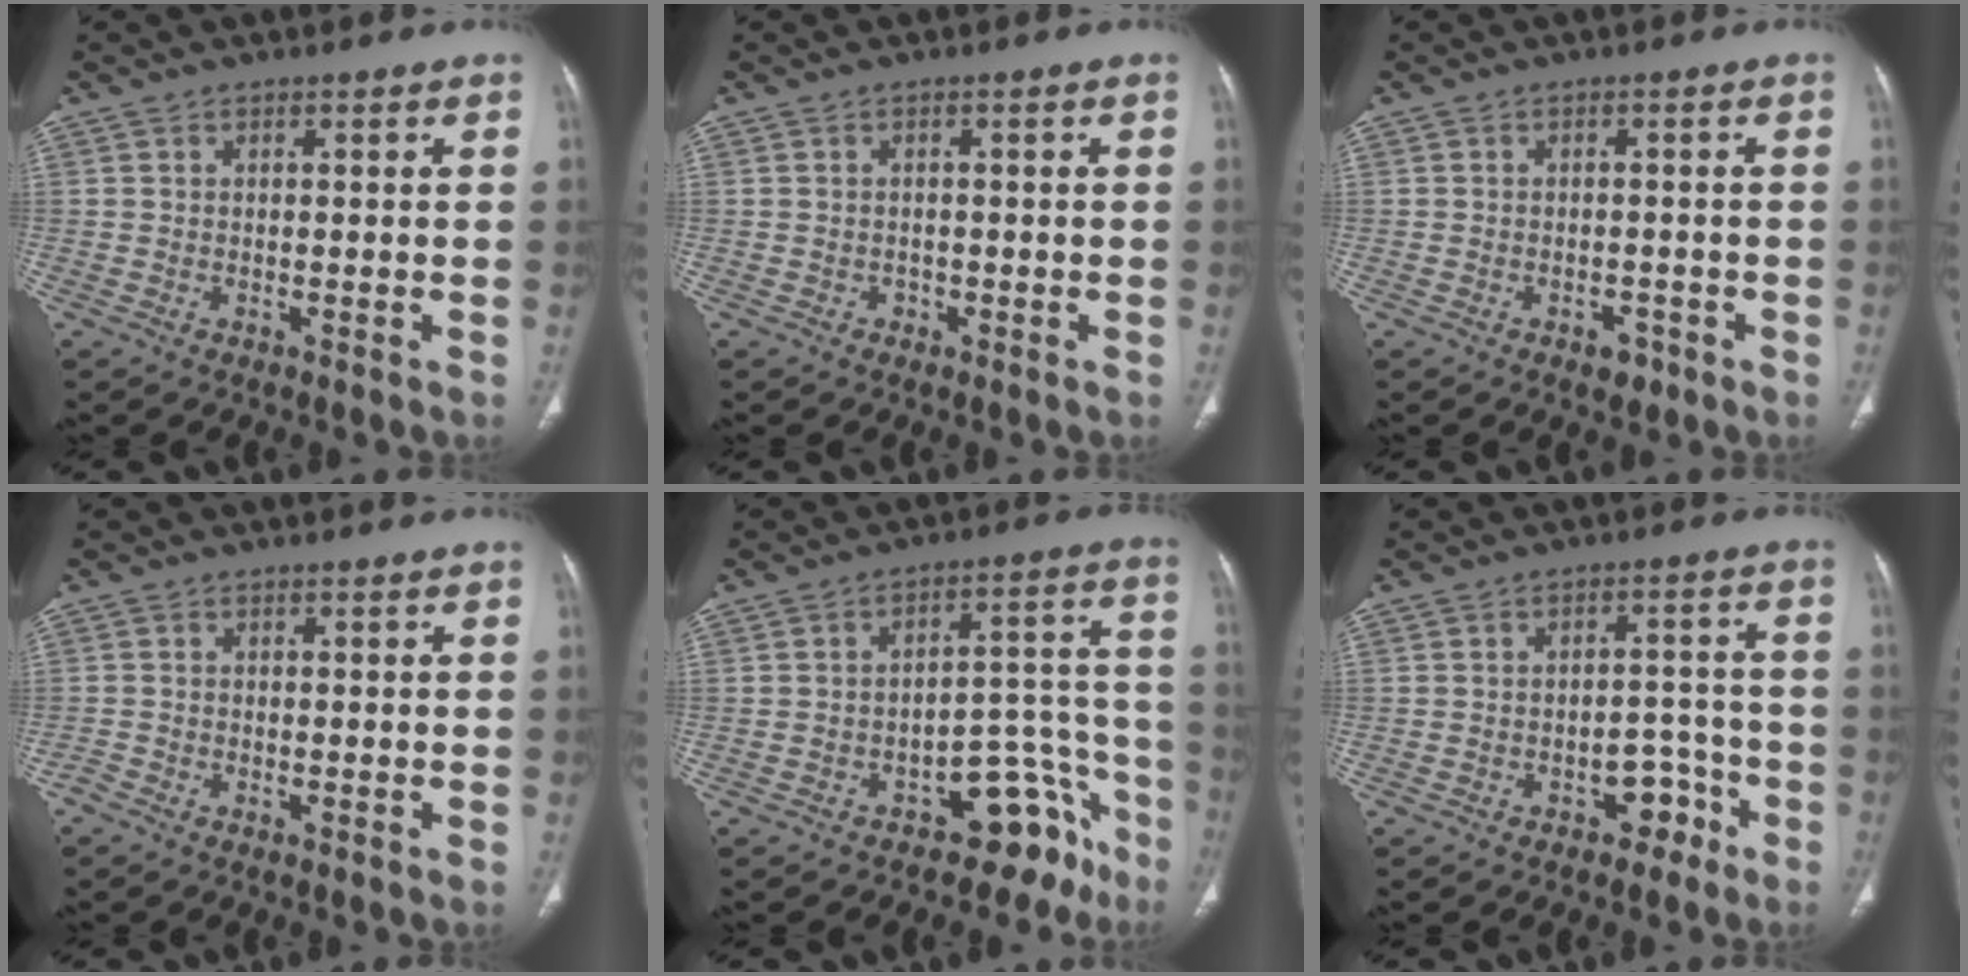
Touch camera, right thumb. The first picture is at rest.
{"total": 0.9, "force": [-0.5, 0.8, 0.1], "torque": [0.002, 0.004, -0.010]}
{"total": 2.5, "force": [-1.5, 1.6, 1.2], "torque": [-0.007, 0.005, -0.015]}
{"total": 1.2, "force": [-1.1, 0.5, 0.4], "torque": [-0.012, -0.002, -0.025]}
{"total": 11.0, "force": [-7.8, 5.8, 5.1], "torque": [-0.008, 0.120, -0.112]}
{"total": 5.5, "force": [-3.3, 3.6, 2.5], "torque": [-0.007, 0.046, -0.043]}